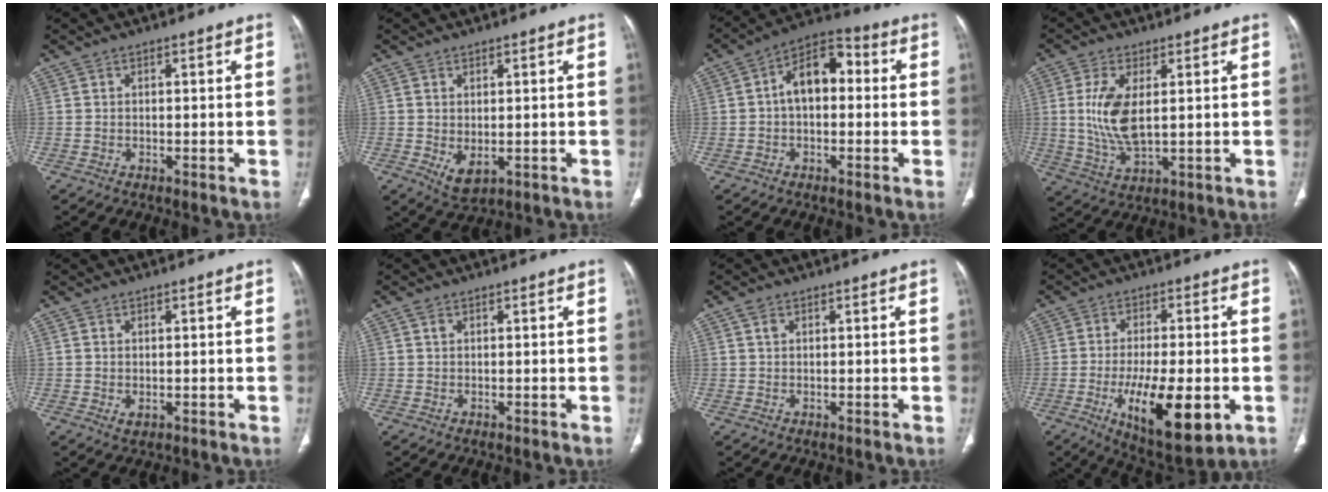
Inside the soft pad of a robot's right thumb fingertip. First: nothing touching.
{"total": 3.8, "force": [-0.5, 2.3, 3.0], "torque": [-0.050, -0.007, 0.008]}
{"total": 10.1, "force": [0.6, 6.3, 7.9], "torque": [-0.109, 0.037, -0.002]}
{"total": 9.7, "force": [1.3, 4.4, 8.6], "torque": [-0.183, -0.016, 0.035]}
{"total": 1.4, "force": [0.0, 0.9, 1.0], "torque": [-0.020, -0.005, 0.006]}
{"total": 0.9, "force": [0.4, 0.6, 0.6], "torque": [-0.011, 0.003, 0.008]}
{"total": 1.3, "force": [0.6, 0.8, 0.8], "torque": [-0.014, 0.002, 0.012]}
{"total": 16.1, "force": [-4.7, 5.9, 14.2], "torque": [-0.226, -0.011, -0.062]}